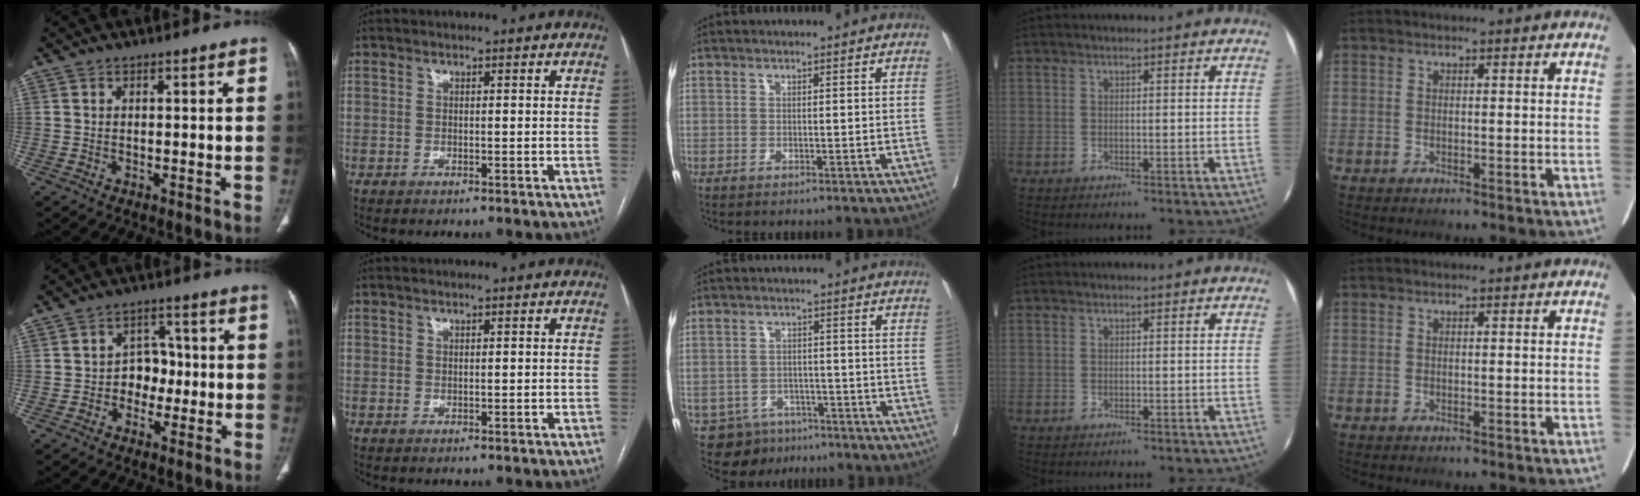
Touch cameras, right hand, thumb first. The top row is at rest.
{"thumb": {"total": 5.8, "force": [-1.2, 4.7, 3.1], "torque": [-0.004, 0.024, -0.030]}, "middle": {"total": 6.7, "force": [-4.6, 4.8, 1.3], "torque": [-0.015, 0.006, -0.060]}}